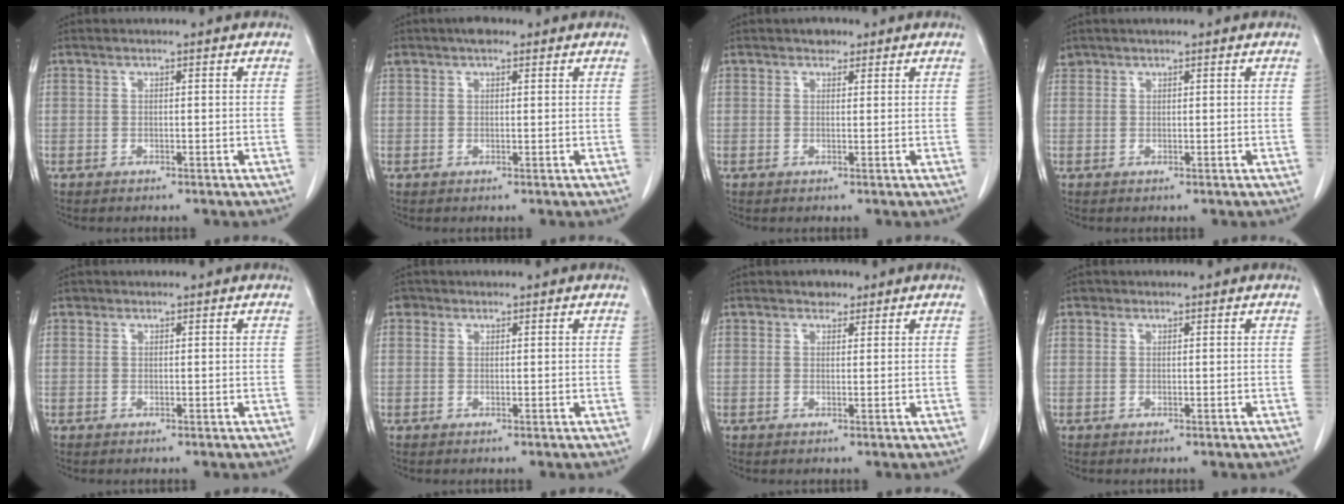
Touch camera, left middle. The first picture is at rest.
{"total": 2.6, "force": [1.8, 1.1, 1.4], "torque": [-0.028, 0.015, 0.028]}
{"total": 1.8, "force": [1.3, 1.1, 0.5], "torque": [-0.010, 0.005, 0.018]}
{"total": 1.3, "force": [1.1, 0.5, 0.1], "torque": [-0.008, 0.015, 0.022]}
{"total": 0.5, "force": [0.3, 0.4, 0.0], "torque": [0.000, 0.001, 0.006]}
{"total": 1.3, "force": [0.7, 1.1, 0.1], "torque": [0.005, 0.005, 0.007]}
{"total": 1.8, "force": [1.3, 1.2, 0.4], "torque": [-0.007, 0.002, 0.018]}
{"total": 0.7, "force": [0.4, 0.5, 0.0], "torque": [0.002, 0.002, 0.005]}